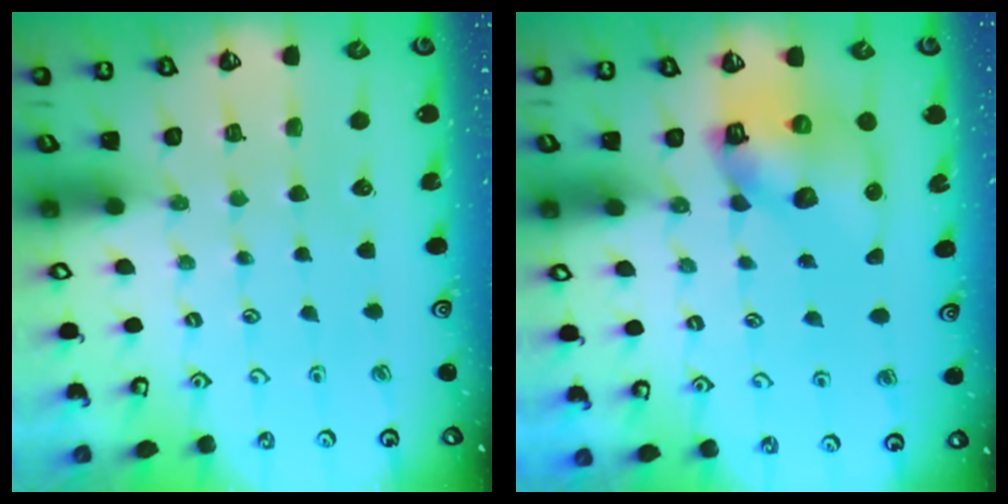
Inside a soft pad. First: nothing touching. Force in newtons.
{"total": 10.7, "press": 10.6, "slide": 1.6}